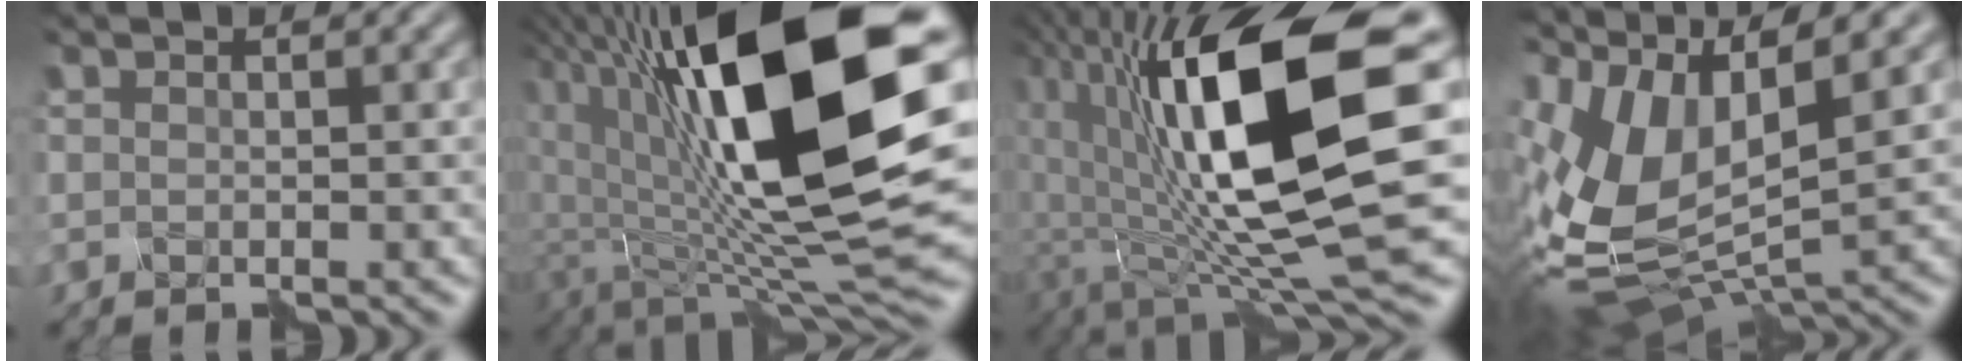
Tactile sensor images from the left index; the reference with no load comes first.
{"total": 17.1, "force": [3.9, 6.2, 15.4], "torque": [-0.262, -0.010, 0.064]}
{"total": 14.8, "force": [2.0, 4.9, 13.8], "torque": [-0.240, -0.016, 0.032]}
{"total": 10.9, "force": [2.4, 5.6, 9.0], "torque": [-0.214, -0.003, 0.048]}